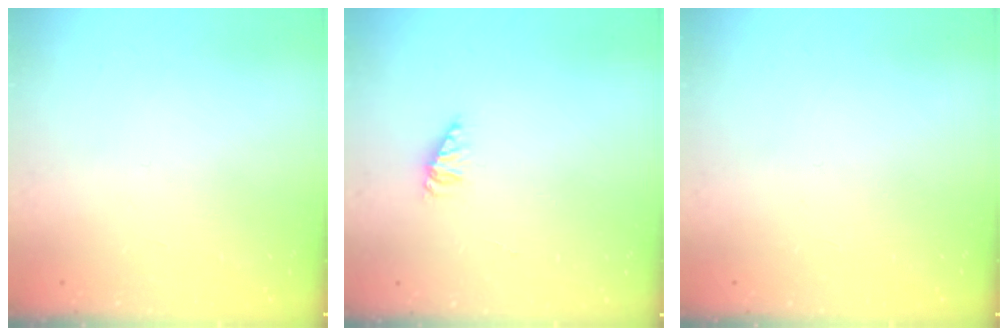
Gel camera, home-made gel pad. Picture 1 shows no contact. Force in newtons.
{"total": 1.6, "press": 1.6, "slide": 0.2}
{"total": 0.0}